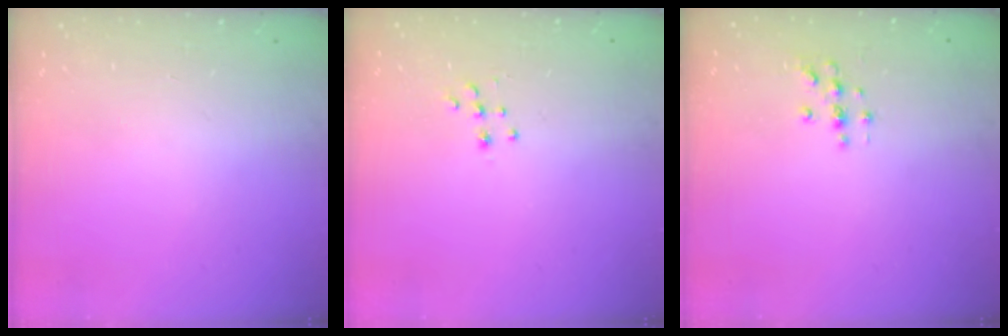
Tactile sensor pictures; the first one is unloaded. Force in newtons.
{"total": 6.8, "press": 6.8, "slide": 0.5}
{"total": 2.0, "press": 2.0, "slide": 0.2}